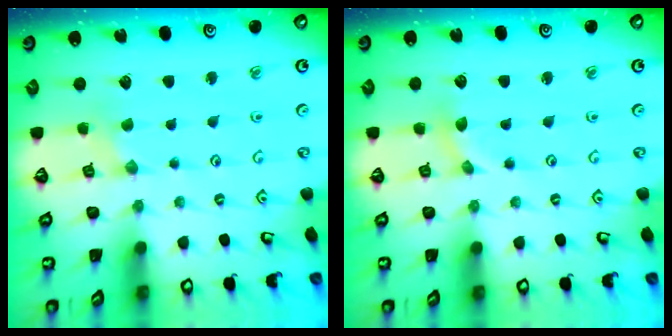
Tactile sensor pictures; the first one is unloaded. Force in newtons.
{"total": 2.9, "press": 2.8, "slide": 0.4}